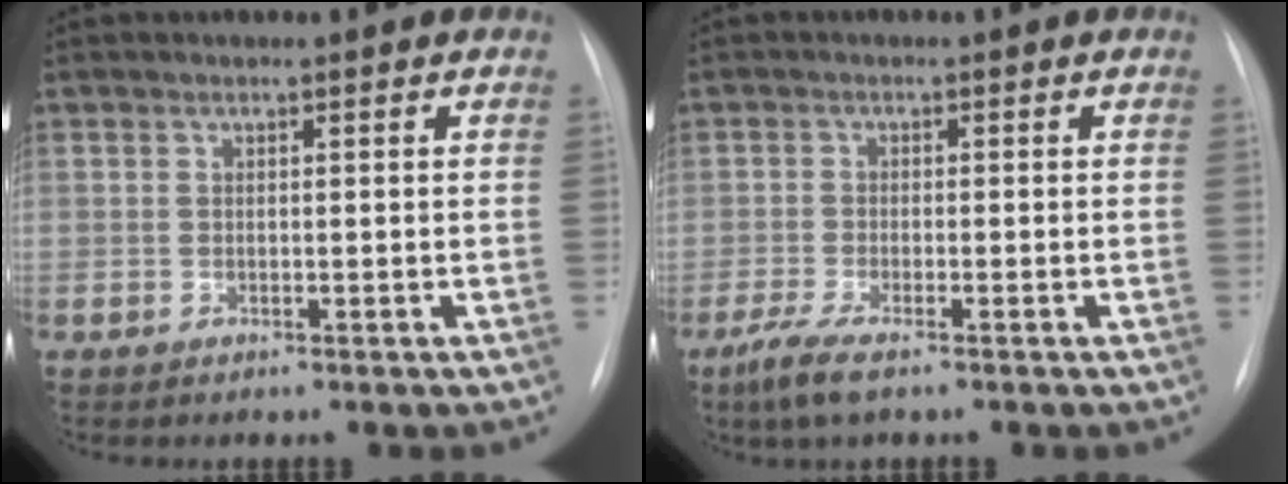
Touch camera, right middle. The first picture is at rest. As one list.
[{"total": 3.8, "force": [-2.5, 0.4, 2.9], "torque": [-0.072, -0.014, -0.051]}]